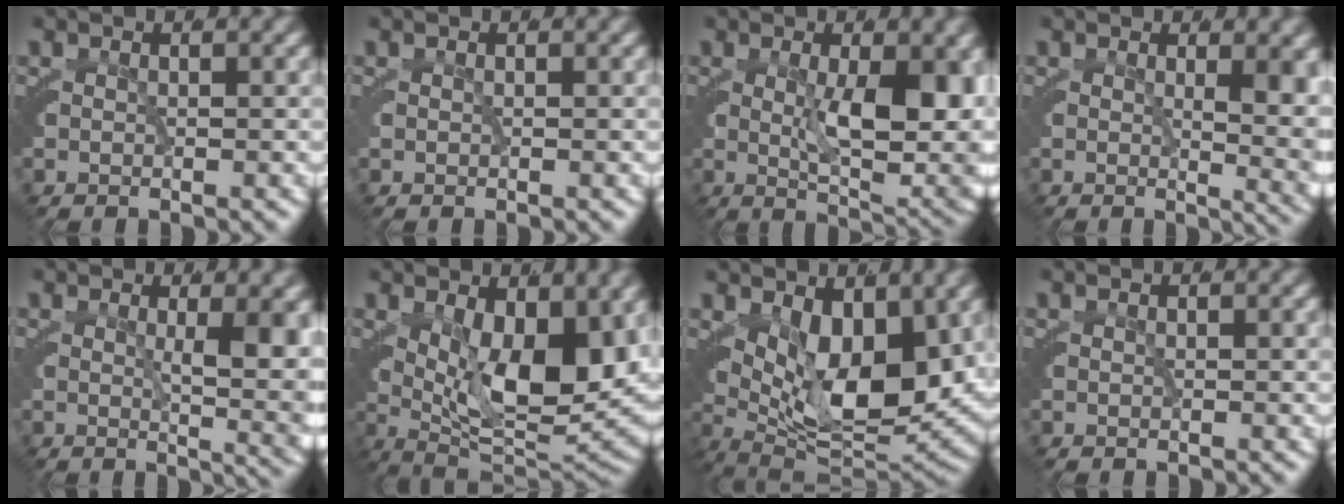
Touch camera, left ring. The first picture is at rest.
{"total": 0.7, "force": [0.3, -0.6, 0.0], "torque": [0.006, 0.002, 0.008]}
{"total": 8.2, "force": [0.1, 2.1, 7.9], "torque": [-0.095, -0.021, 0.015]}
{"total": 4.7, "force": [0.4, 0.6, 4.6], "torque": [-0.036, -0.010, 0.010]}
{"total": 5.6, "force": [0.4, 0.6, 5.6], "torque": [-0.051, -0.012, 0.012]}
{"total": 11.2, "force": [1.3, 4.7, 10.1], "torque": [-0.138, -0.018, 0.030]}
{"total": 10.9, "force": [1.2, 5.6, 9.3], "torque": [-0.142, -0.023, 0.028]}
{"total": 0.0}